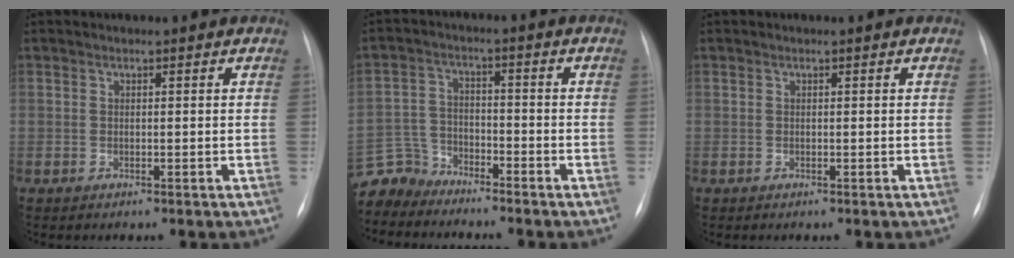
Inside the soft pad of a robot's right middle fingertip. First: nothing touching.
{"total": 6.4, "force": [-6.1, 1.6, -1.1], "torque": [0.015, 0.003, -0.124]}
{"total": 0.0}